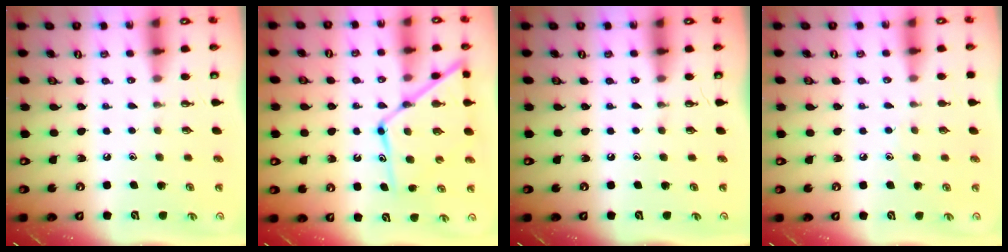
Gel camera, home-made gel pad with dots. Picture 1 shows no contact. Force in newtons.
{"total": 14.7, "press": 14.6, "slide": 1.3}
{"total": 0.0}
{"total": 3.9, "press": 3.8, "slide": 0.5}